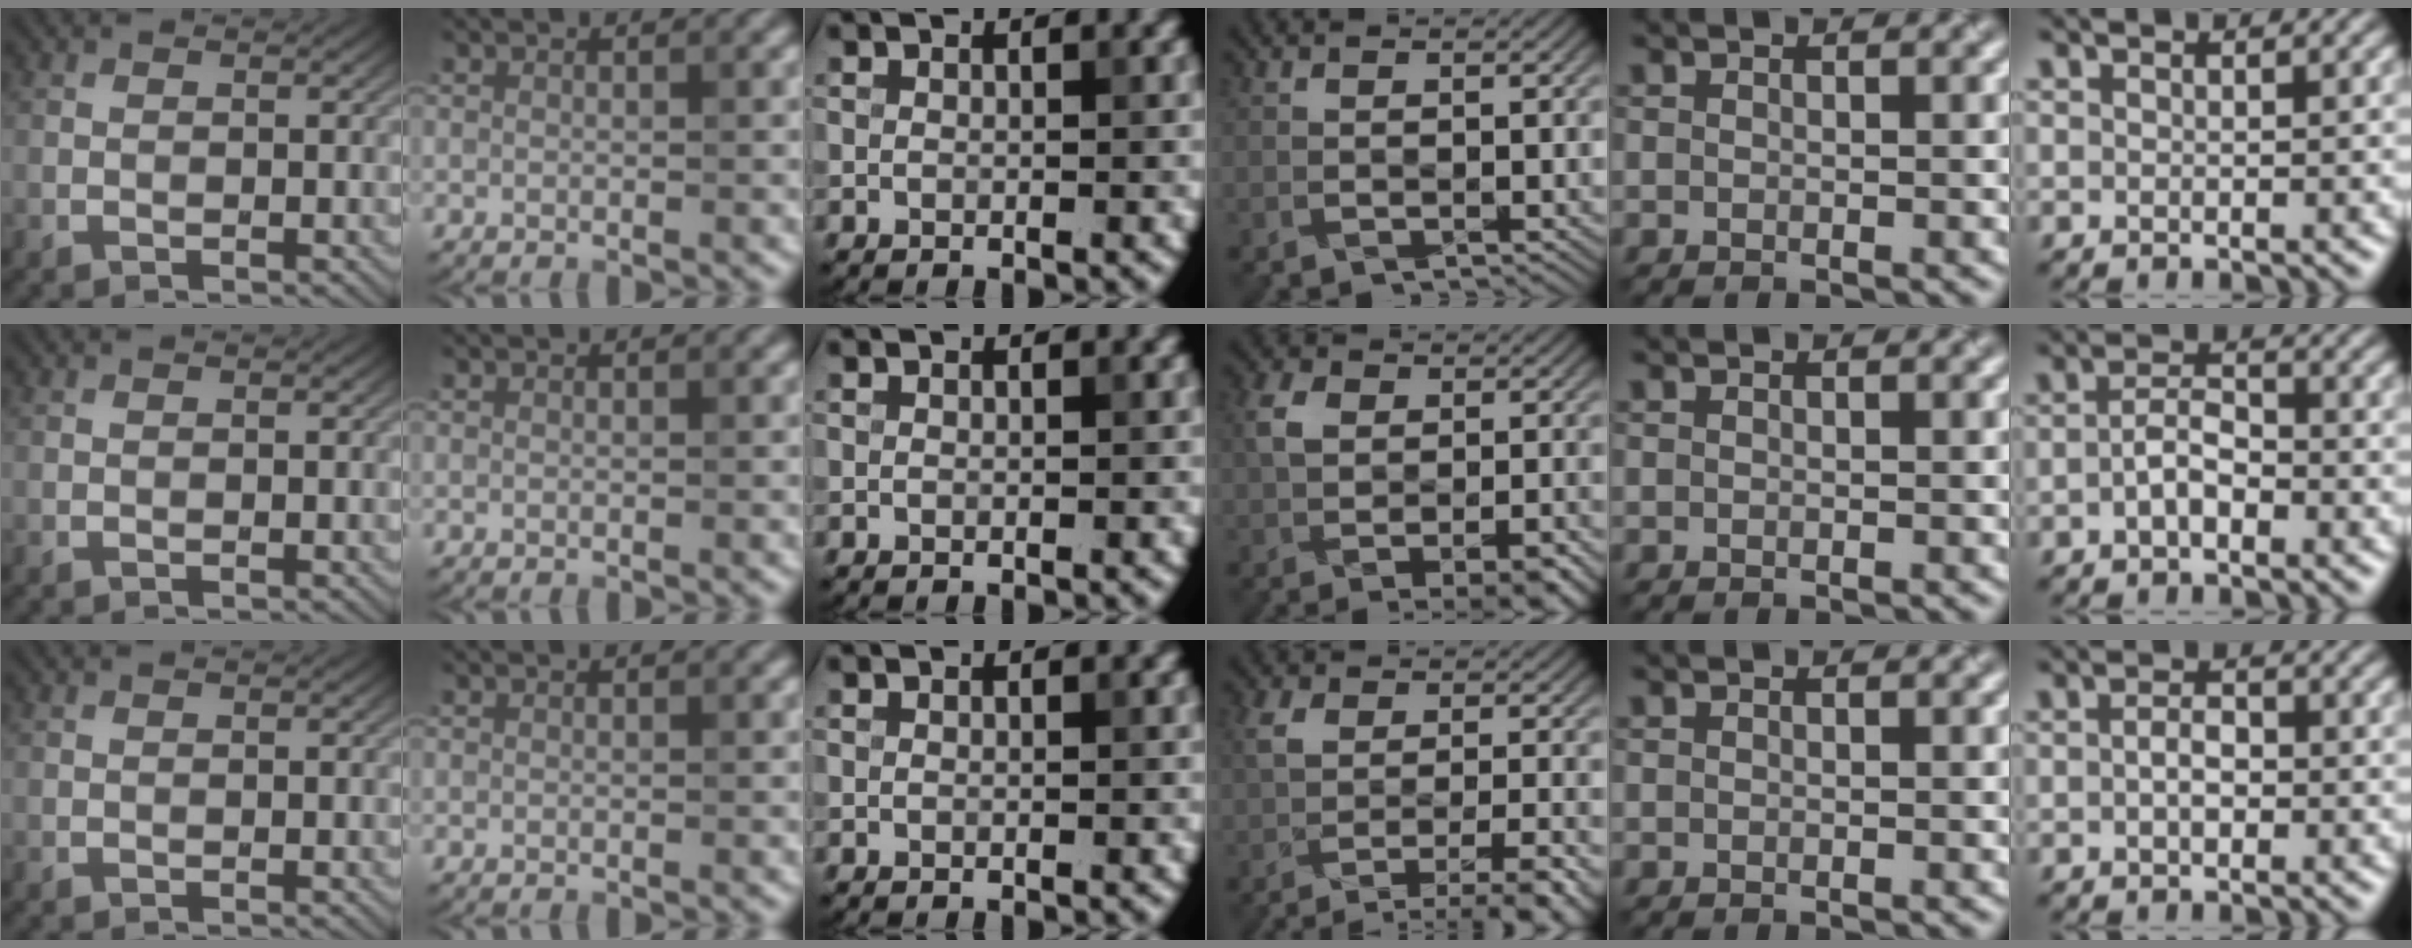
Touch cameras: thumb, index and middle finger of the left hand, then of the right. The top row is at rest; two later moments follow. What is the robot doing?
{"motion": "wrap", "object": "netting"}